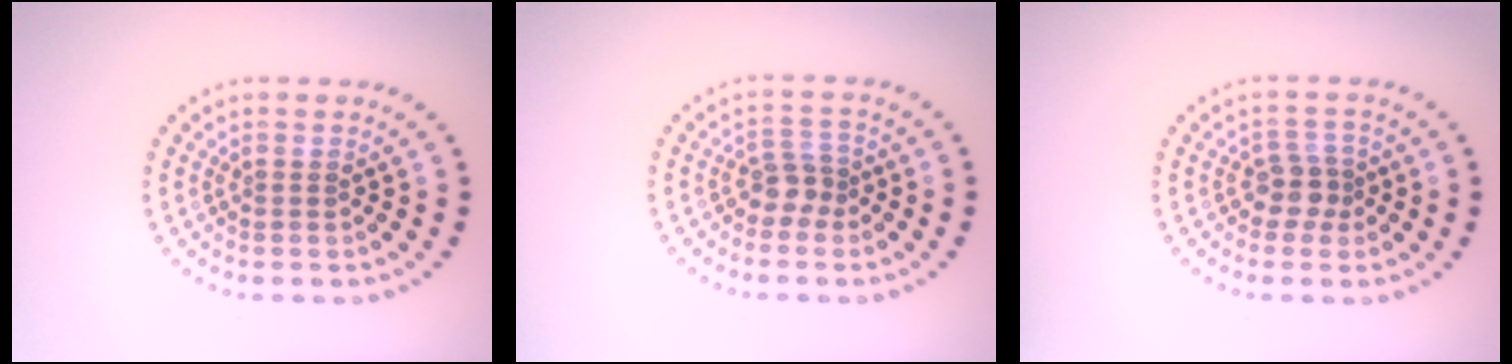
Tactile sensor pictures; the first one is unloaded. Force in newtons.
{"total": 2.1, "press": 1.7, "slide": 1.3}
{"total": 2.3, "press": 1.9, "slide": 1.3}